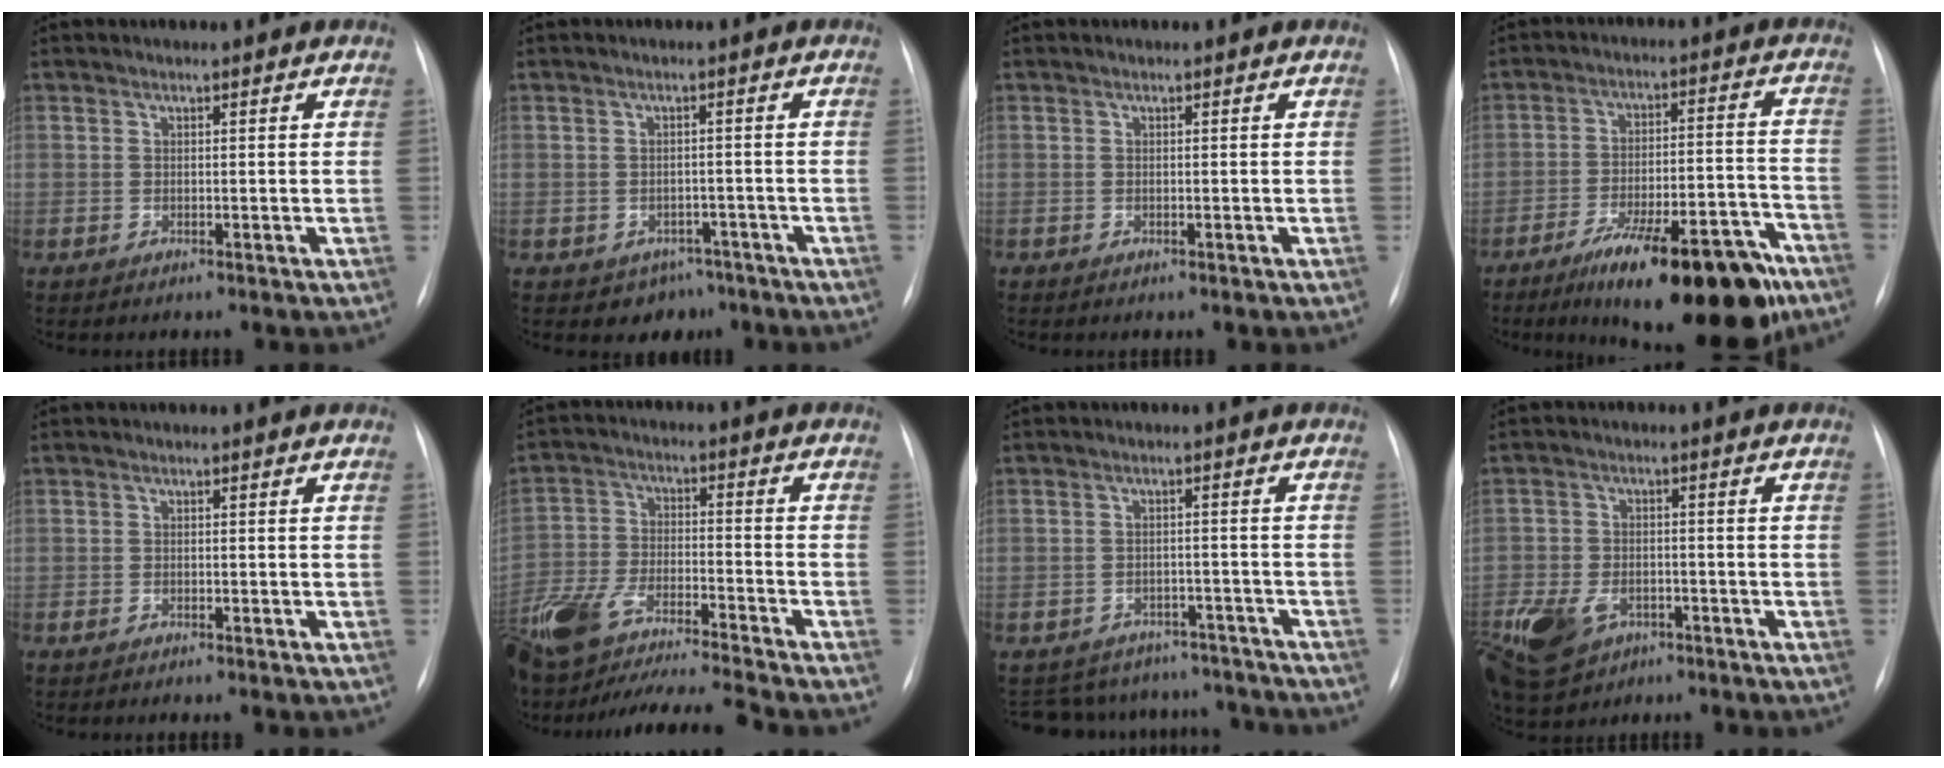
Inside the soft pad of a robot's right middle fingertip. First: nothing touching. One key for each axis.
{"total": 4.0, "fx": -2.7, "fy": 2.9, "fz": 0.8, "tx": -0.003, "ty": 0.012, "tz": -0.028}
{"total": 0.0}
{"total": 19.1, "fx": -13.3, "fy": 4.3, "fz": 13.0, "tx": -0.149, "ty": 0.022, "tz": -0.204}
{"total": 0.6, "fx": -0.5, "fy": 0.1, "fz": 0.3, "tx": -0.010, "ty": -0.001, "tz": -0.009}
{"total": 17.8, "fx": -15.5, "fy": 1.3, "fz": 8.6, "tx": -0.194, "ty": -0.007, "tz": -0.273}
{"total": 13.8, "fx": -12.6, "fy": 5.3, "fz": 1.9, "tx": -0.037, "ty": 0.024, "tz": -0.153}
{"total": 14.6, "fx": -7.0, "fy": 10.5, "fz": 7.5, "tx": -0.203, "ty": -0.002, "tz": -0.107}